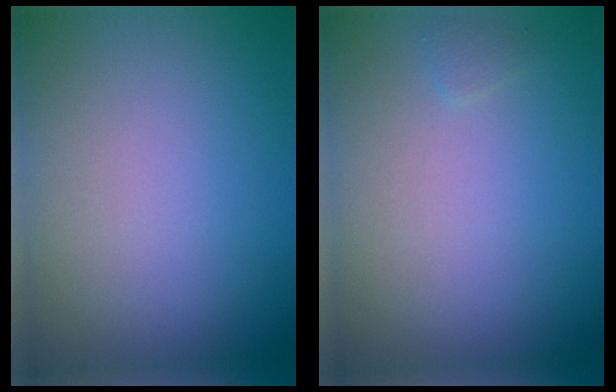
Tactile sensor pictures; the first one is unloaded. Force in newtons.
{"total": 0.5, "press": 0.5, "slide": 0.0}